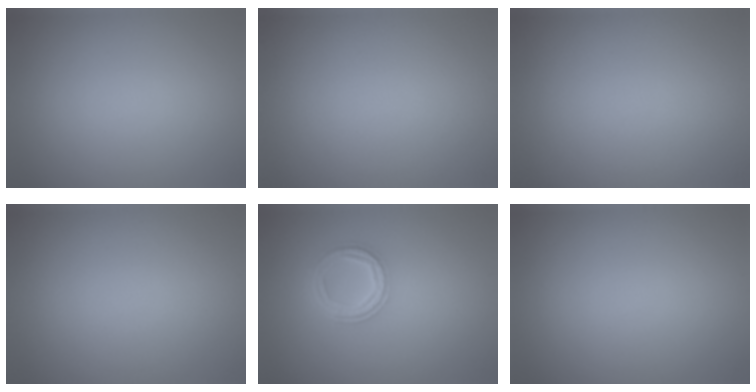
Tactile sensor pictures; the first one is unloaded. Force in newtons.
{"total": 0.0}
{"total": 0.0}
{"total": 0.0}
{"total": 3.7, "press": 2.7, "slide": 2.5}
{"total": 0.0}